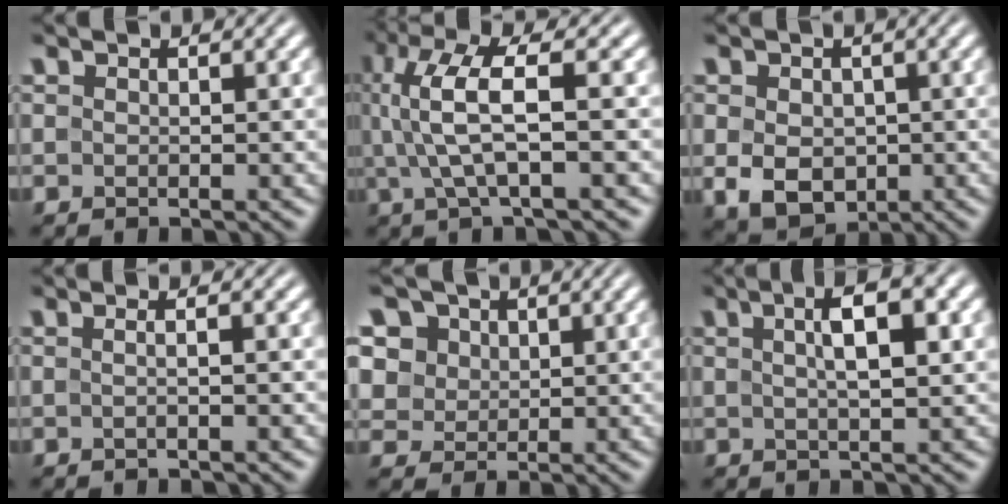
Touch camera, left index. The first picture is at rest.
{"total": 6.2, "force": [0.7, 1.5, 6.0], "torque": [-0.129, 0.009, 0.015]}
{"total": 4.9, "force": [-0.6, 3.7, 3.1], "torque": [-0.064, -0.011, -0.008]}
{"total": 2.6, "force": [0.4, 1.2, 2.2], "torque": [-0.011, 0.005, -0.025]}
{"total": 8.6, "force": [4.4, 6.5, 3.5], "torque": [-0.084, 0.020, 0.060]}
{"total": 5.3, "force": [1.5, 1.4, 4.9], "torque": [-0.076, 0.013, 0.023]}